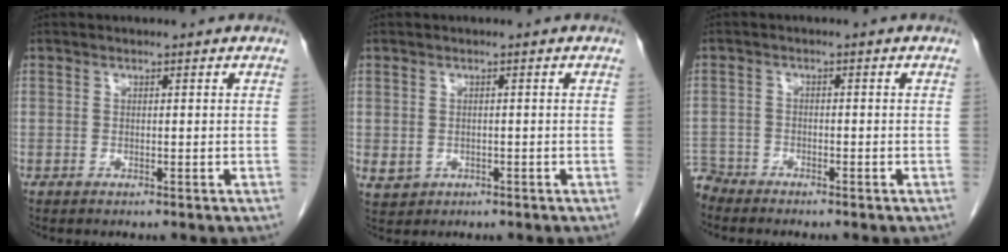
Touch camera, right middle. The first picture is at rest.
{"total": 2.6, "force": [-0.6, 2.3, 0.9], "torque": [-0.016, 0.000, 0.004]}
{"total": 3.4, "force": [-3.3, 0.8, -0.5], "torque": [0.011, -0.007, -0.064]}